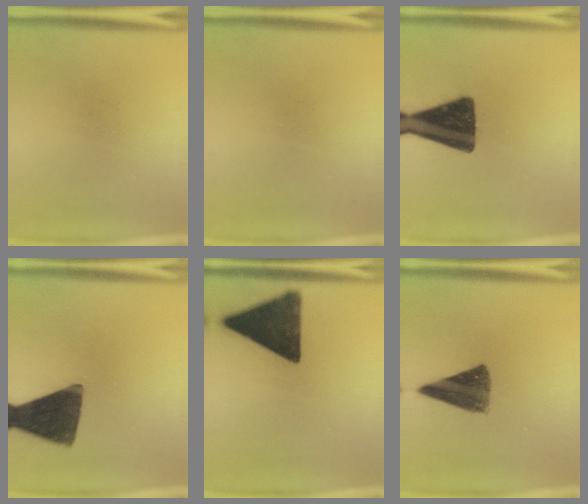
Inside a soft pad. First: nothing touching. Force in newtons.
{"total": 0.0}
{"total": 16.5}
{"total": 14.5}
{"total": 15.9}
{"total": 9.5}